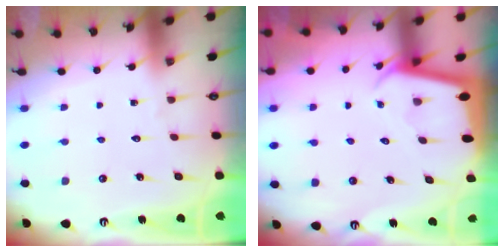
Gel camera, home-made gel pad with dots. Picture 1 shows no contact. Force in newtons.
{"total": 2.1, "press": 2.1, "slide": 0.1}